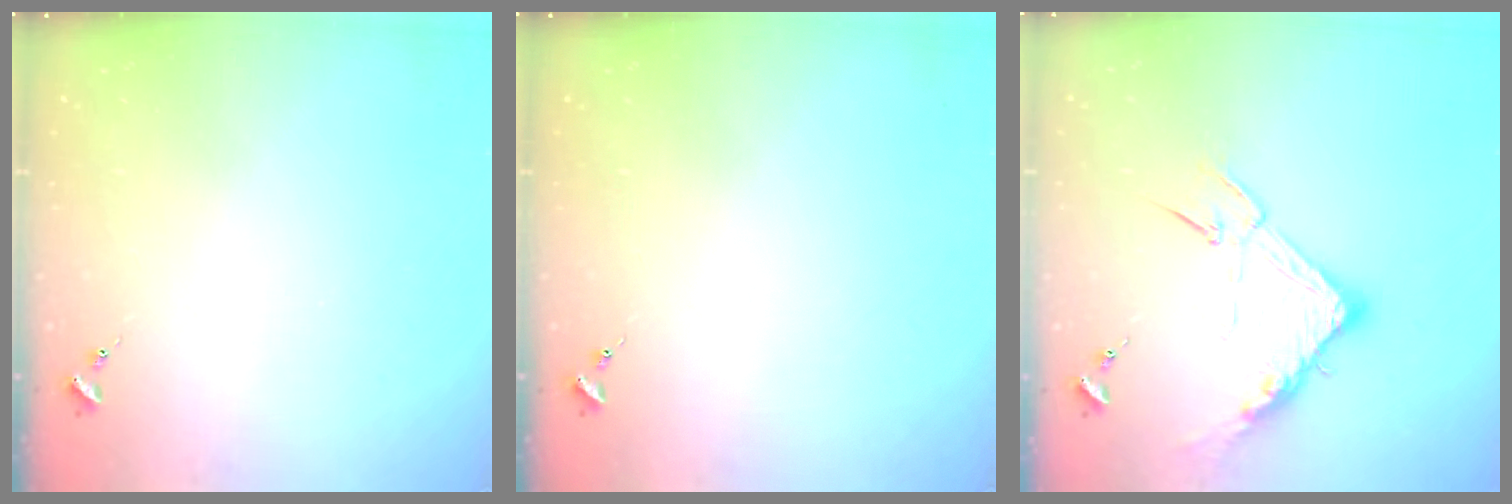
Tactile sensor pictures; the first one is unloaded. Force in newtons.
{"total": 0.0}
{"total": 13.9, "press": 13.8, "slide": 0.9}